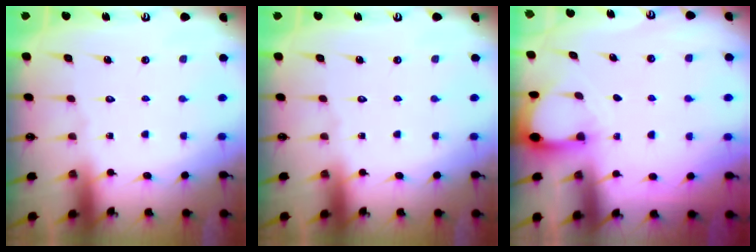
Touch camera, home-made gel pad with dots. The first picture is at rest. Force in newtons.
{"total": 0.0}
{"total": 2.9, "press": 2.9, "slide": 0.3}